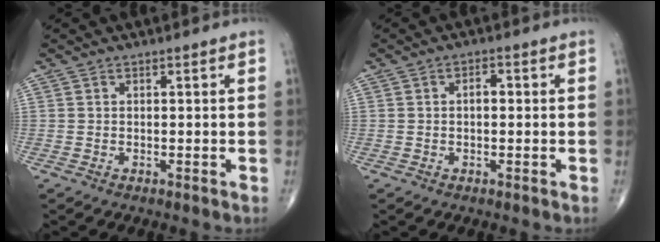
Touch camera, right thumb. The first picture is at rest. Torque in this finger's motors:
{"motor_torque": [0.60, 1.45, 0.07, -0.17, 0.04]}